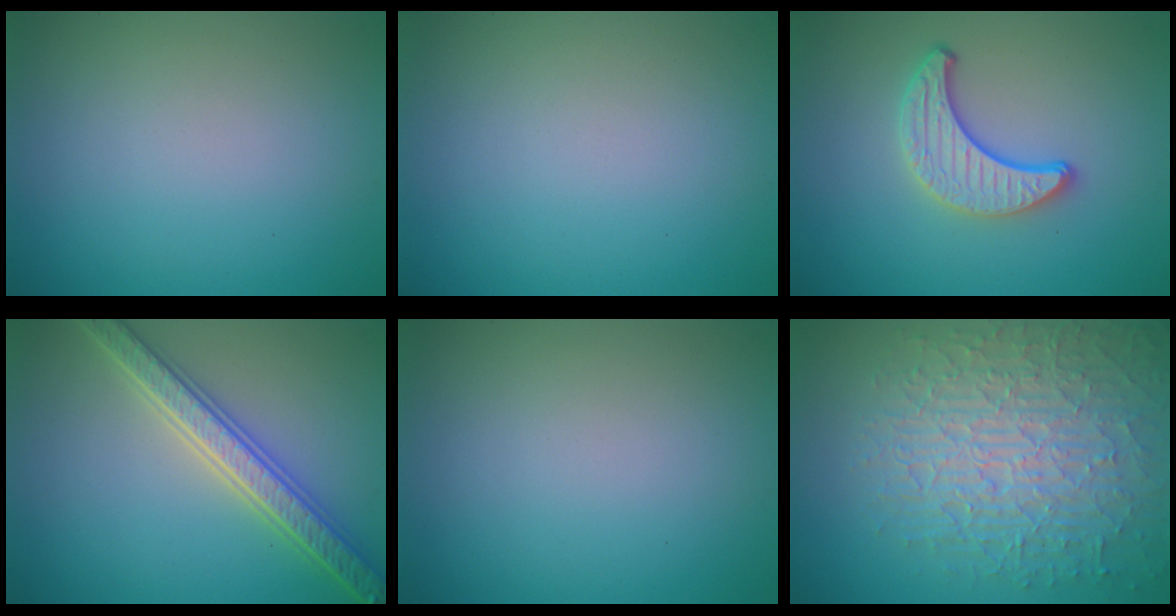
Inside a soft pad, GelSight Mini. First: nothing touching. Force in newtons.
{"total": 0.0}
{"total": 3.7, "press": 3.2, "slide": 1.8}
{"total": 5.2, "press": 5.1, "slide": 1.1}
{"total": 0.0}
{"total": 9.0, "press": 6.2, "slide": 6.5}